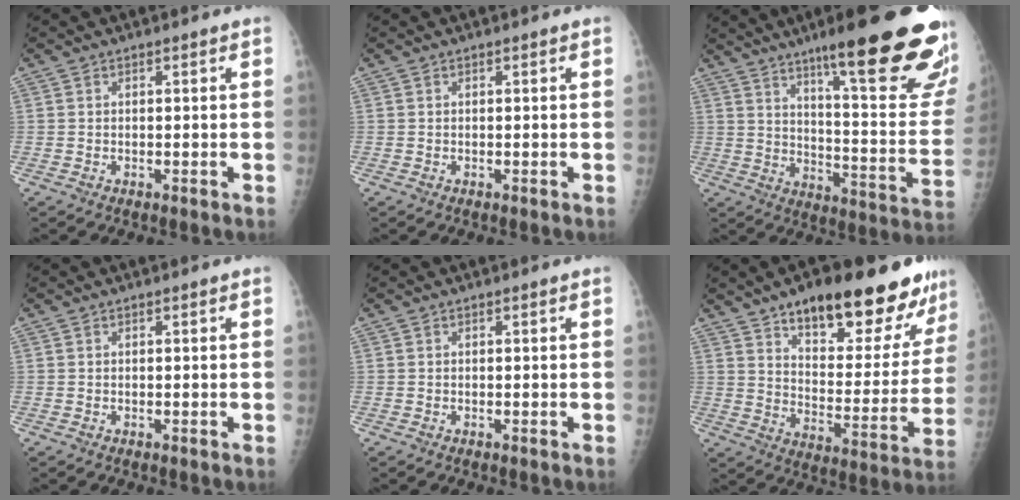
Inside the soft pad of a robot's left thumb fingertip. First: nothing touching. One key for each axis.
{"total": 0.0}
{"total": 29.5, "fx": 18.4, "fy": 4.7, "fz": 22.5, "tx": -0.241, "ty": -0.073, "tz": 0.263}
{"total": 0.0}
{"total": 0.0}
{"total": 25.2, "fx": 16.9, "fy": 8.9, "fz": 16.5, "tx": -0.184, "ty": -0.070, "tz": 0.248}